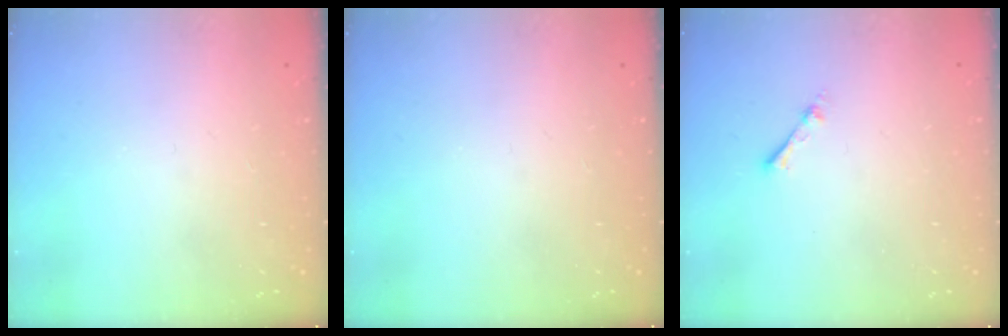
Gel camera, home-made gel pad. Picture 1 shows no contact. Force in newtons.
{"total": 0.0}
{"total": 1.9, "press": 1.9, "slide": 0.3}